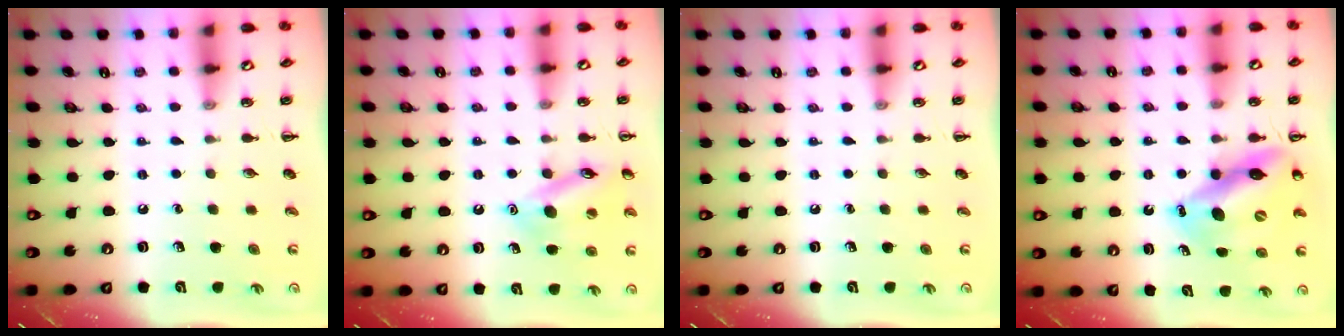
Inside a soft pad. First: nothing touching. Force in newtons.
{"total": 13.1, "press": 12.9, "slide": 2.3}
{"total": 0.0}
{"total": 13.7, "press": 13.1, "slide": 4.2}